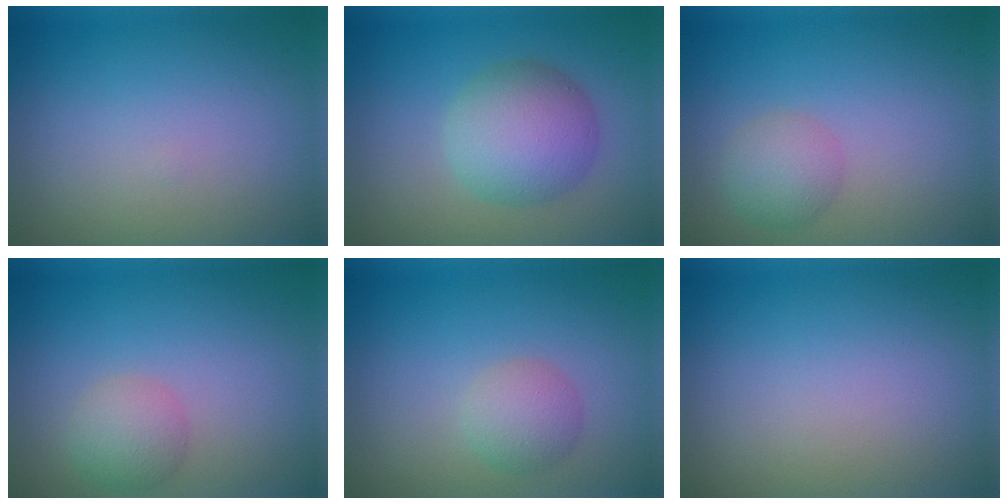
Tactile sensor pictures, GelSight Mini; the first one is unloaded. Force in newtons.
{"total": 5.6, "press": 5.6, "slide": 0.1}
{"total": 2.6, "press": 2.6, "slide": 0.1}
{"total": 2.6, "press": 2.6, "slide": 0.1}
{"total": 2.3, "press": 2.3, "slide": 0.1}
{"total": 0.0}